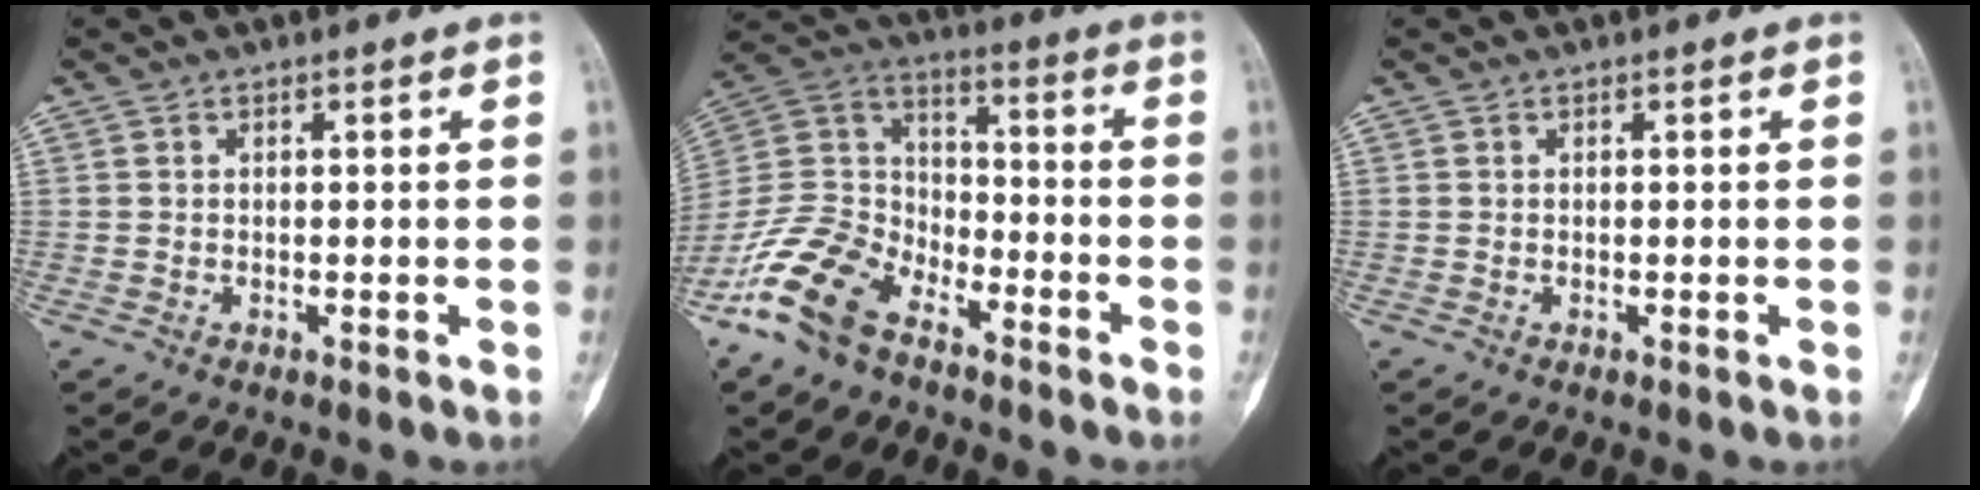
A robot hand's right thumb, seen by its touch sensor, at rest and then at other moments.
{"total": 15.1, "force": [-10.1, 8.2, 7.7], "torque": [-0.151, 0.066, -0.201]}
{"total": 0.0}